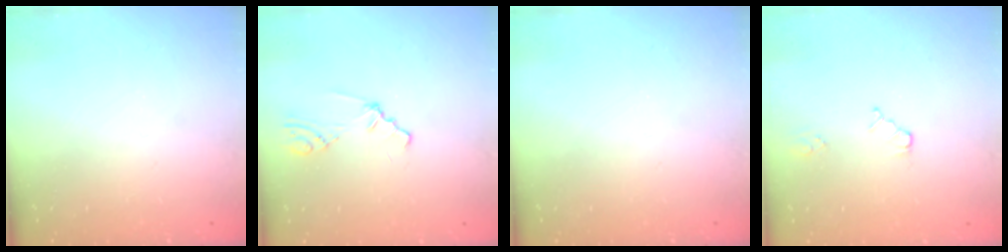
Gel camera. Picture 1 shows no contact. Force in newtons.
{"total": 0.7, "press": 0.7, "slide": 0.3}
{"total": 0.0}
{"total": 1.9, "press": 1.9, "slide": 0.3}